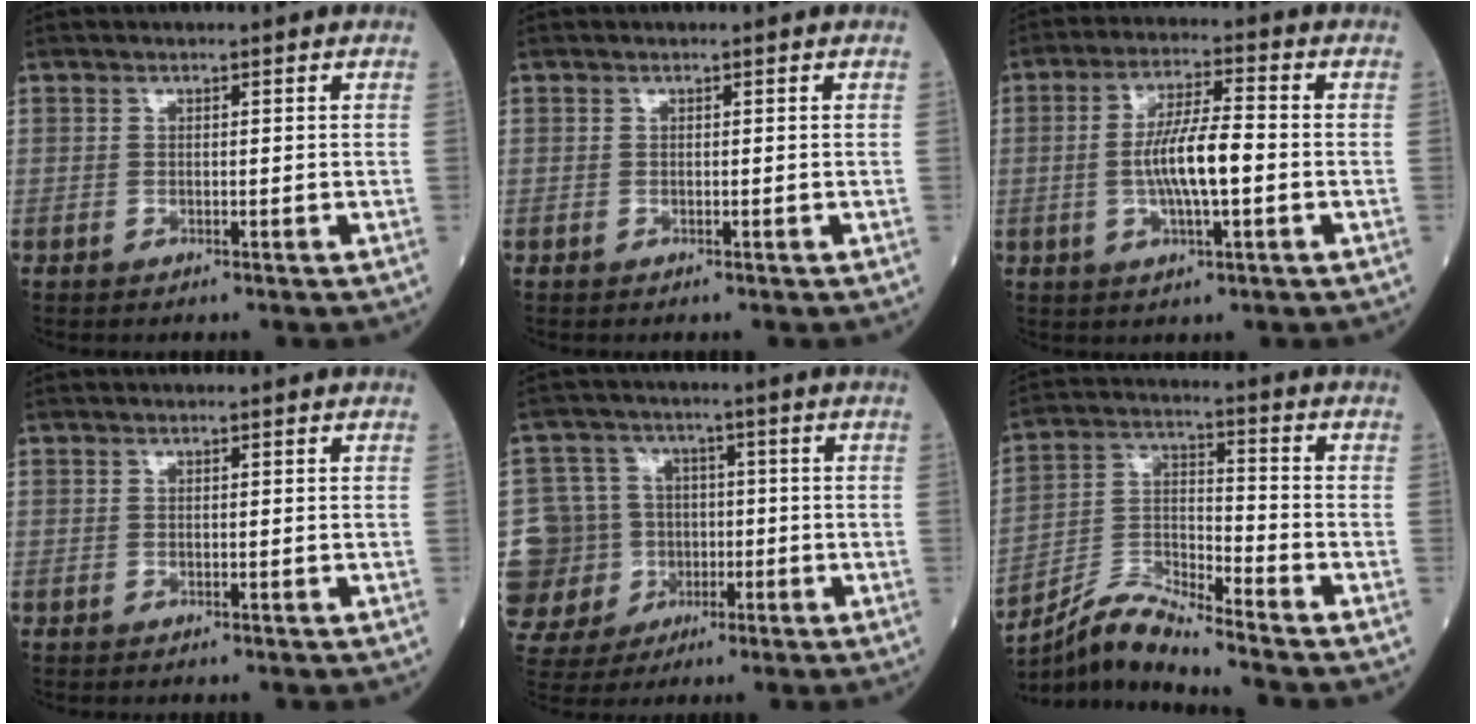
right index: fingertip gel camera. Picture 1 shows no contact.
{"total": 0.0}
{"total": 8.7, "force": [-1.1, 1.4, 8.5], "torque": [-0.162, 0.004, -0.022]}
{"total": 0.0}
{"total": 11.1, "force": [-1.4, 10.7, 2.5], "torque": [-0.083, 0.031, -0.006]}
{"total": 8.5, "force": [-7.9, -0.4, 3.1], "torque": [-0.072, 0.002, -0.150]}